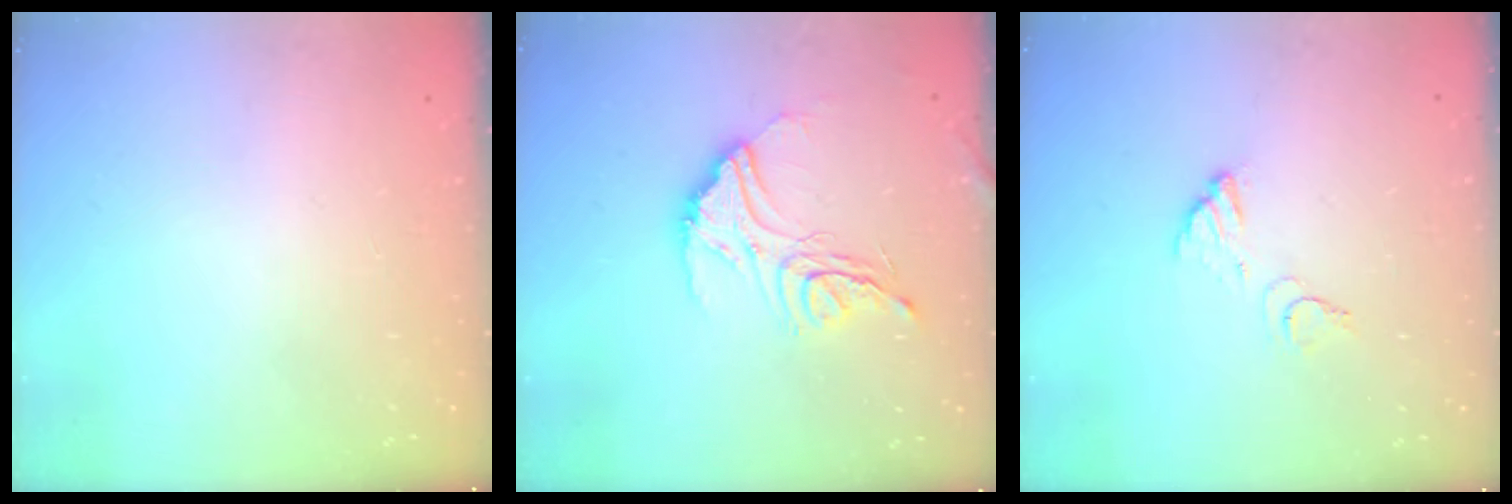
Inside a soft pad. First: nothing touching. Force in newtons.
{"total": 15.6, "press": 15.5, "slide": 1.6}
{"total": 5.1, "press": 5.1, "slide": 0.3}